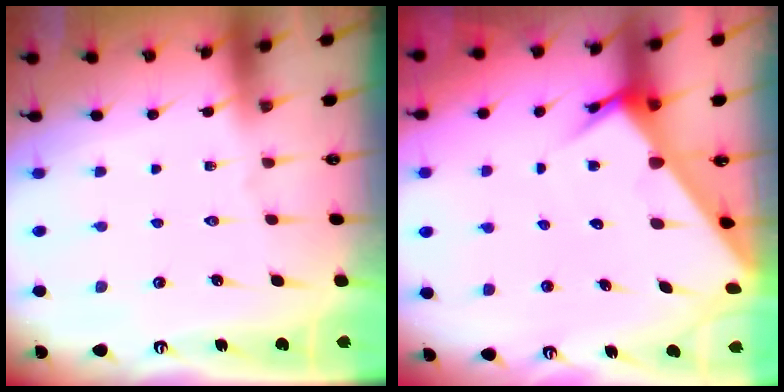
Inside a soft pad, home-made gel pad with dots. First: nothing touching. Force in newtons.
{"total": 4.4, "press": 4.4, "slide": 0.2}